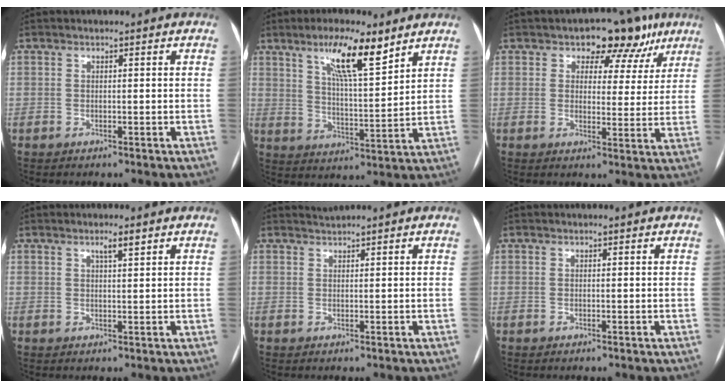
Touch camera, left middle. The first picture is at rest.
{"total": 10.7, "force": [6.9, 1.6, 8.0], "torque": [-0.142, 0.001, 0.118]}
{"total": 8.5, "force": [5.2, 5.3, 4.0], "torque": [-0.023, 0.015, 0.060]}
{"total": 1.9, "force": [1.2, 0.1, 1.4], "torque": [-0.028, 0.002, 0.020]}
{"total": 1.0, "force": [0.8, -0.5, -0.3], "torque": [-0.003, 0.003, 0.021]}
{"total": 0.0}